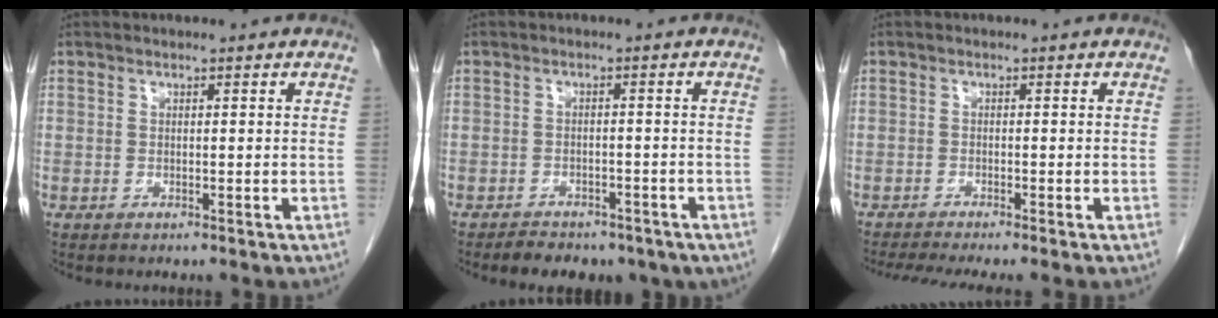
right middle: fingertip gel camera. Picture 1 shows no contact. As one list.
[{"total": 8.6, "force": [-6.3, 4.4, 3.8], "torque": [-0.051, 0.009, -0.072]}, {"total": 5.9, "force": [-5.0, -0.2, 3.2], "torque": [-0.046, -0.013, -0.081]}]